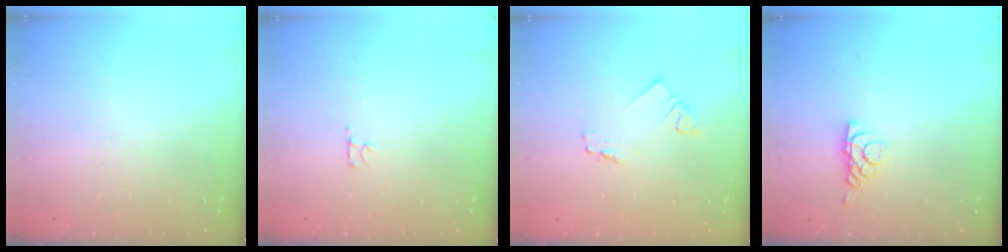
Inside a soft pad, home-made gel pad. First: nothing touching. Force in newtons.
{"total": 3.1, "press": 3.1, "slide": 0.4}
{"total": 1.8, "press": 1.7, "slide": 0.2}
{"total": 6.0, "press": 6.0, "slide": 0.8}